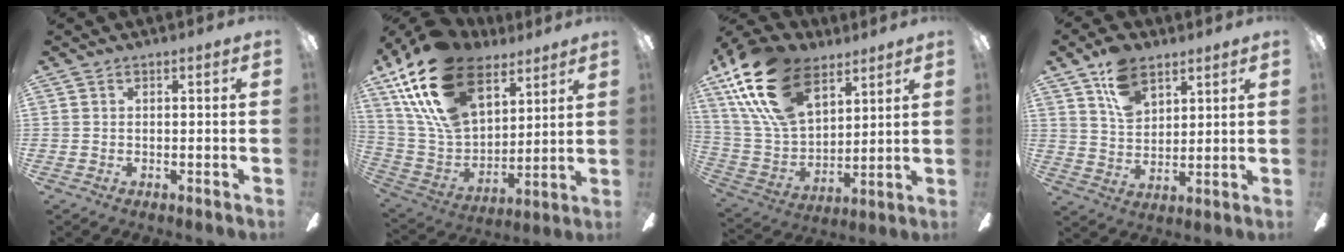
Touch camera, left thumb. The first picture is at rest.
{"total": 24.1, "force": [14.4, 13.5, 13.9], "torque": [-0.290, -0.064, 0.262]}
{"total": 22.6, "force": [13.1, 12.8, 13.2], "torque": [-0.287, -0.051, 0.240]}
{"total": 10.5, "force": [6.6, 6.2, 5.3], "torque": [-0.099, -0.016, 0.124]}